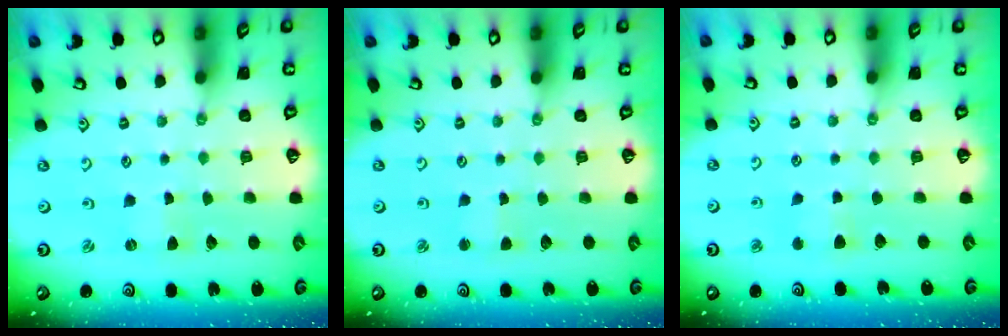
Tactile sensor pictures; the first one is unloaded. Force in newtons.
{"total": 1.8, "press": 1.7, "slide": 0.3}
{"total": 3.3, "press": 3.2, "slide": 0.7}